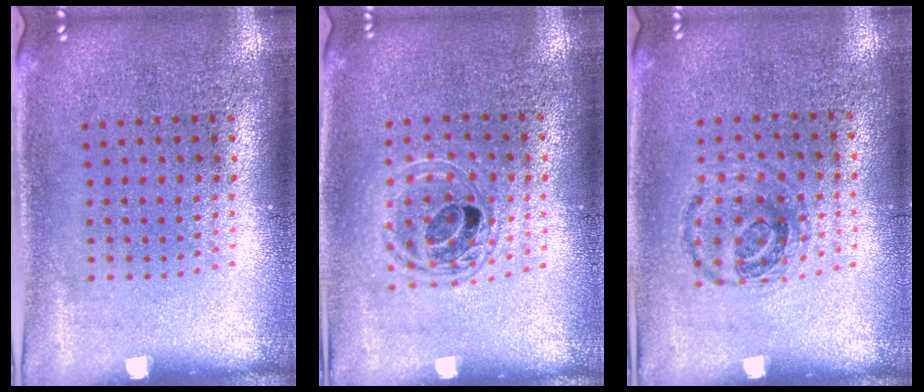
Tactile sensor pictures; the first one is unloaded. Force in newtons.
{"total": 1.4, "press": 1.3, "slide": 0.7}
{"total": 0.9, "press": 0.8, "slide": 0.3}